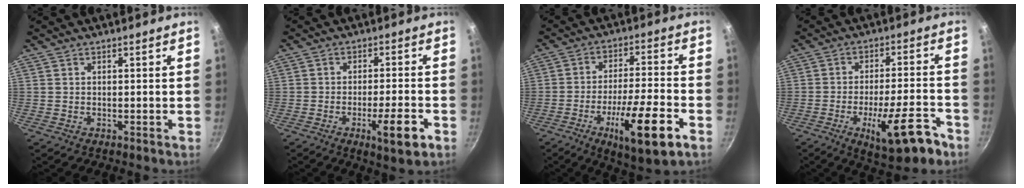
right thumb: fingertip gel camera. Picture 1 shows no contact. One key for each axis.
{"total": 8.1, "fx": -3.4, "fy": 1.5, "fz": 7.2, "tx": -0.103, "ty": 0.014, "tz": -0.048}
{"total": 16.0, "fx": -7.0, "fy": 3.5, "fz": 13.9, "tx": -0.228, "ty": 0.024, "tz": -0.112}
{"total": 14.3, "fx": -7.1, "fy": 4.4, "fz": 11.6, "tx": -0.158, "ty": 0.035, "tz": -0.098}